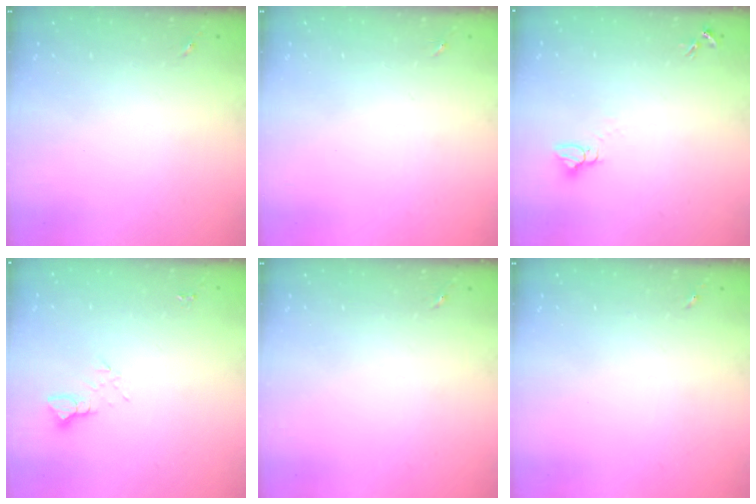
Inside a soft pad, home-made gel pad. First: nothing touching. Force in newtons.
{"total": 0.0}
{"total": 3.0, "press": 3.0, "slide": 0.1}
{"total": 2.7, "press": 2.7, "slide": 0.2}
{"total": 0.0}
{"total": 0.0}